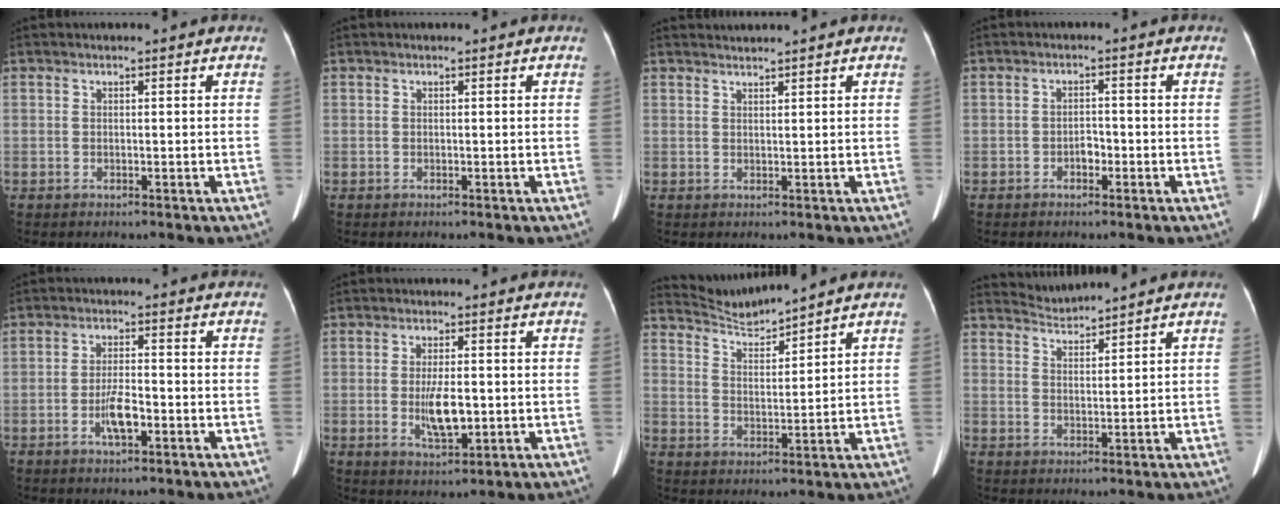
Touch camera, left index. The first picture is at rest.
{"total": 0.0}
{"total": 1.5, "force": [1.4, -0.5, 0.1], "torque": [-0.005, 0.009, 0.031]}
{"total": 1.8, "force": [-1.0, 1.0, 1.1], "torque": [-0.015, 0.005, -0.018]}
{"total": 4.3, "force": [-1.9, 1.0, 3.8], "torque": [-0.074, 0.001, -0.034]}
{"total": 5.5, "force": [-0.8, 1.6, 5.2], "torque": [-0.102, -0.010, -0.010]}
{"total": 5.5, "force": [5.4, -1.0, 0.0], "torque": [-0.010, -0.005, 0.111]}
{"total": 4.5, "force": [4.4, -0.9, -0.5], "torque": [0.001, -0.003, 0.090]}